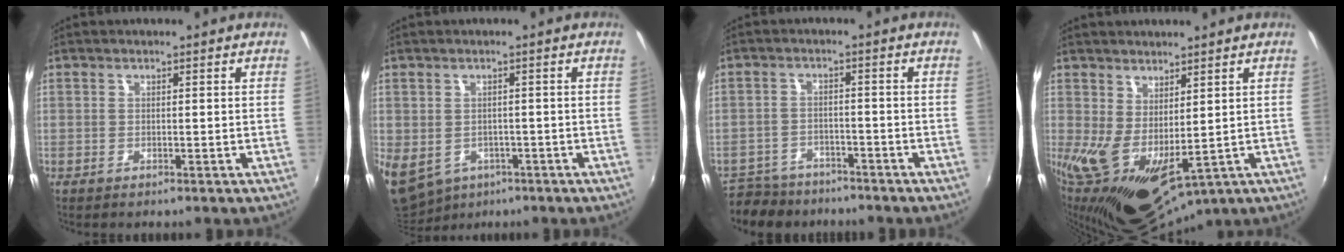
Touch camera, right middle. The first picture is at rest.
{"total": 10.8, "force": [-4.6, 7.9, 5.7], "torque": [-0.143, -0.036, -0.060]}
{"total": 9.7, "force": [-8.1, 4.6, 2.6], "torque": [-0.081, -0.004, -0.130]}
{"total": 12.2, "force": [-0.2, 5.7, 10.8], "torque": [-0.191, -0.042, 0.012]}